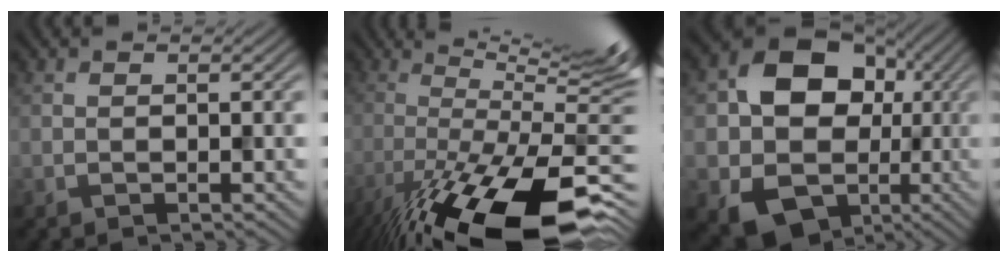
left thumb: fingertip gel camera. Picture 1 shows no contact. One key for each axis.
{"total": 19.5, "fx": -6.7, "fy": 4.8, "fz": 17.7, "tx": -0.281, "ty": -0.014, "tz": -0.115}
{"total": 16.2, "fx": -0.8, "fy": 13.4, "fz": 9.1, "tx": -0.167, "ty": -0.025, "tz": -0.006}